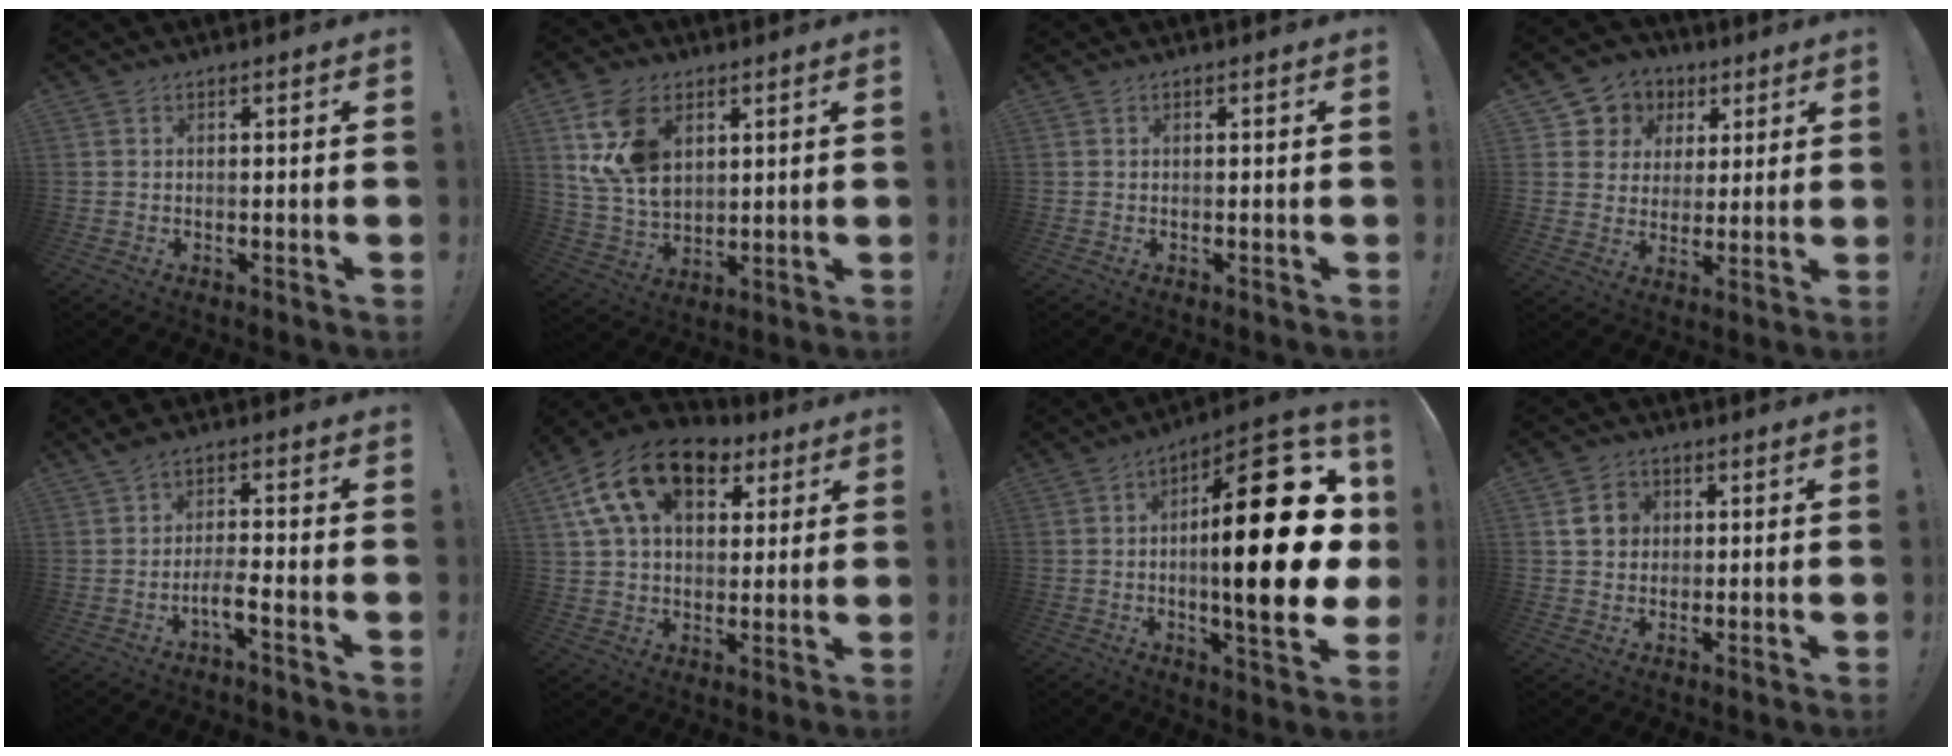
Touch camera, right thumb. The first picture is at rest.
{"total": 15.6, "force": [6.4, 10.5, 9.6], "torque": [-0.185, -0.021, 0.125]}
{"total": 0.0}
{"total": 7.9, "force": [2.4, 7.4, 1.5], "torque": [-0.017, -0.021, 0.052]}
{"total": 5.3, "force": [-1.6, 0.9, 5.0], "torque": [-0.104, -0.007, -0.031]}
{"total": 18.7, "force": [8.7, 11.8, 11.6], "torque": [-0.194, -0.028, 0.161]}
{"total": 28.5, "force": [0.9, 8.1, 27.4], "torque": [-0.420, -0.008, 0.009]}
{"total": 7.0, "force": [2.1, 5.9, 3.2], "torque": [-0.051, 0.005, 0.043]}